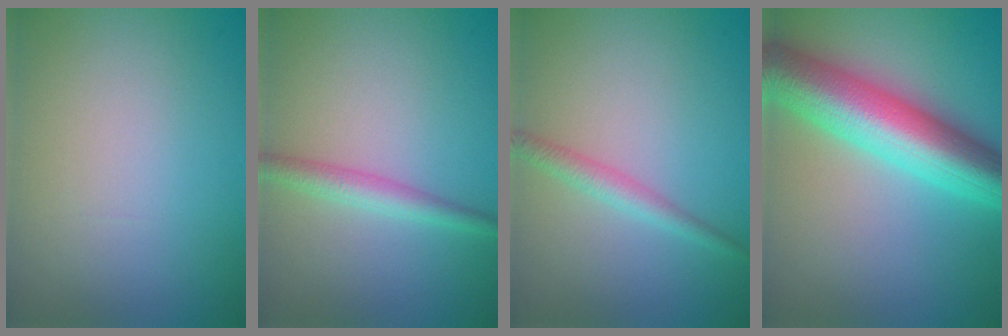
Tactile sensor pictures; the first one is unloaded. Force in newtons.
{"total": 2.4, "press": 2.4, "slide": 0.0}
{"total": 1.9, "press": 1.9, "slide": 0.1}
{"total": 10.3, "press": 10.3, "slide": 0.2}